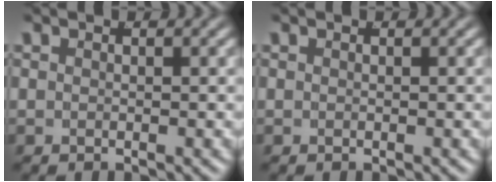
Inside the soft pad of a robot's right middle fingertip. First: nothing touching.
{"total": 0.0}